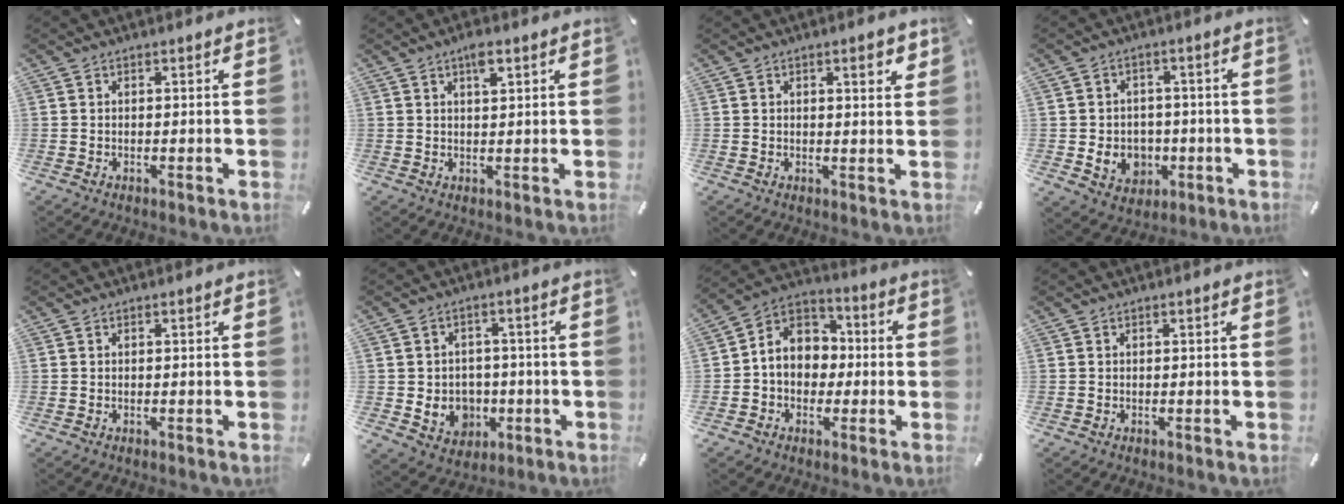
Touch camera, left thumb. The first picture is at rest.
{"total": 3.3, "force": [1.9, 1.1, 2.5], "torque": [-0.046, 0.002, 0.030]}
{"total": 3.6, "force": [1.8, 1.1, 2.9], "torque": [-0.036, -0.006, 0.024]}
{"total": 8.1, "force": [-1.7, 7.1, 3.6], "torque": [-0.062, 0.010, -0.029]}
{"total": 0.0}
{"total": 7.9, "force": [-1.1, 7.4, 2.8], "torque": [-0.063, 0.002, -0.013]}
{"total": 9.3, "force": [-0.6, 8.6, 3.6], "torque": [-0.094, 0.007, -0.014]}
{"total": 0.0}